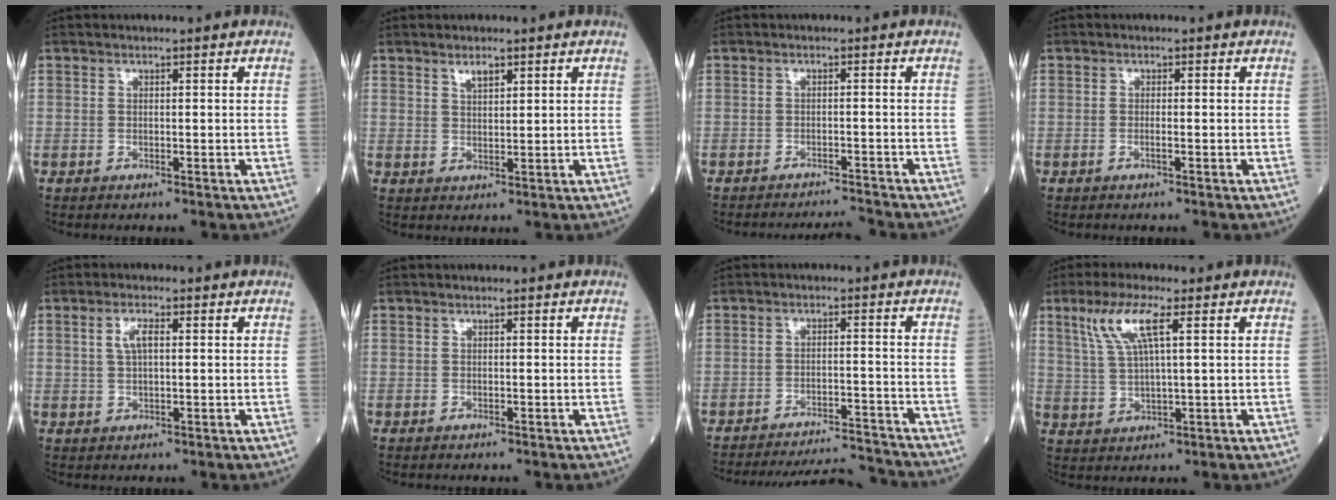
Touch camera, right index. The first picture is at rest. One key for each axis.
{"total": 2.0, "fx": 1.4, "fy": 0.6, "fz": 1.3, "tx": -0.026, "ty": 0.001, "tz": 0.028}
{"total": 4.3, "fx": -4.1, "fy": -1.2, "fz": -0.1, "tx": 0.002, "ty": -0.007, "tz": -0.065}
{"total": 0.6, "fx": -0.3, "fy": -0.1, "fz": 0.6, "tx": -0.015, "ty": 0.000, "tz": -0.005}
{"total": 3.1, "fx": 0.9, "fy": 1.0, "fz": 2.8, "tx": -0.059, "ty": 0.006, "tz": 0.019}
{"total": 0.0}
{"total": 11.5, "fx": -11.4, "fy": -0.2, "fz": 1.3, "tx": -0.020, "ty": 0.004, "tz": -0.168}
{"total": 7.3, "fx": 3.3, "fy": 1.0, "fz": 6.4, "tx": -0.141, "ty": 0.015, "tz": 0.069}